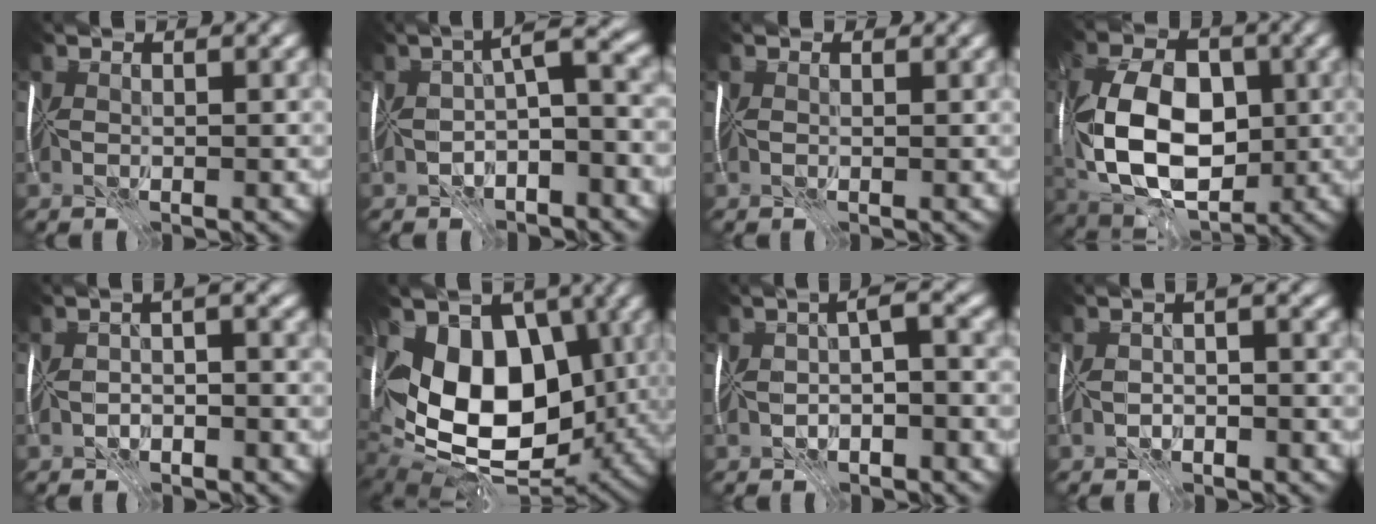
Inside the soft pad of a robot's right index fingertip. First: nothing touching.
{"total": 5.4, "force": [-1.9, 1.7, 4.7], "torque": [-0.073, 0.008, -0.042]}
{"total": 0.8, "force": [0.5, 0.6, 0.3], "torque": [-0.004, 0.001, 0.002]}
{"total": 11.7, "force": [-0.7, 7.5, 8.9], "torque": [-0.177, -0.007, -0.011]}
{"total": 2.4, "force": [-1.7, 0.7, 1.5], "torque": [-0.023, 0.000, -0.032]}
{"total": 14.5, "force": [1.4, 9.7, 10.7], "torque": [-0.150, -0.007, 0.022]}
{"total": 3.5, "force": [-1.5, 1.1, 2.9], "torque": [-0.051, 0.003, -0.035]}
{"total": 2.0, "force": [-1.5, 0.6, 1.2], "torque": [-0.017, 0.001, -0.028]}